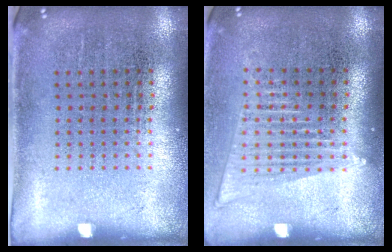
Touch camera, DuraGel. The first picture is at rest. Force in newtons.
{"total": 1.6, "press": 1.4, "slide": 0.7}